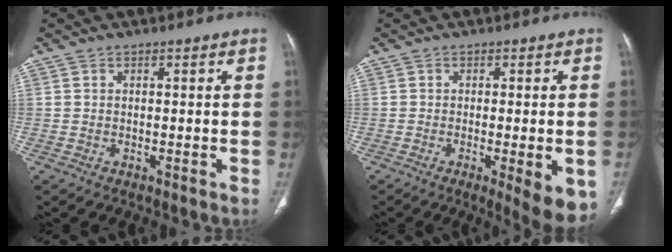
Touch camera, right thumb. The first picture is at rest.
{"total": 9.3, "force": [-3.3, 2.3, 8.4], "torque": [-0.101, -0.018, -0.042]}